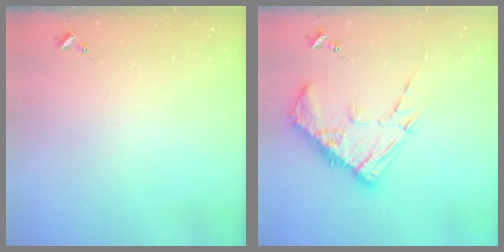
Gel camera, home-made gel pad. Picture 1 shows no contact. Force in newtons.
{"total": 15.9, "press": 15.8, "slide": 1.5}